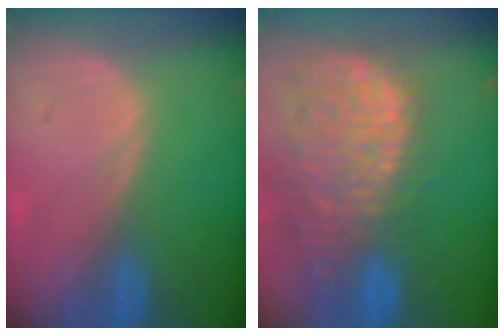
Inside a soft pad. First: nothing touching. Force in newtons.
{"total": 14.4, "press": 11.9, "slide": 8.2}